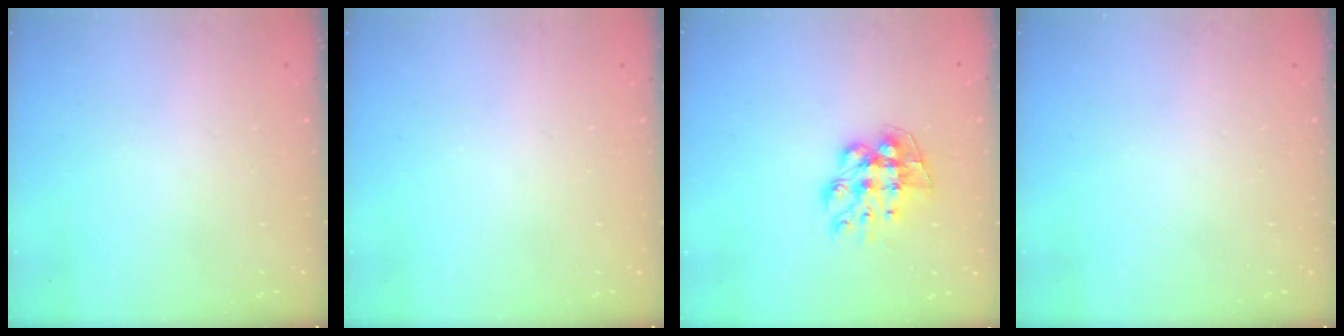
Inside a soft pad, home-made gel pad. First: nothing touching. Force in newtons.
{"total": 0.0}
{"total": 9.9, "press": 9.8, "slide": 0.5}
{"total": 0.0}